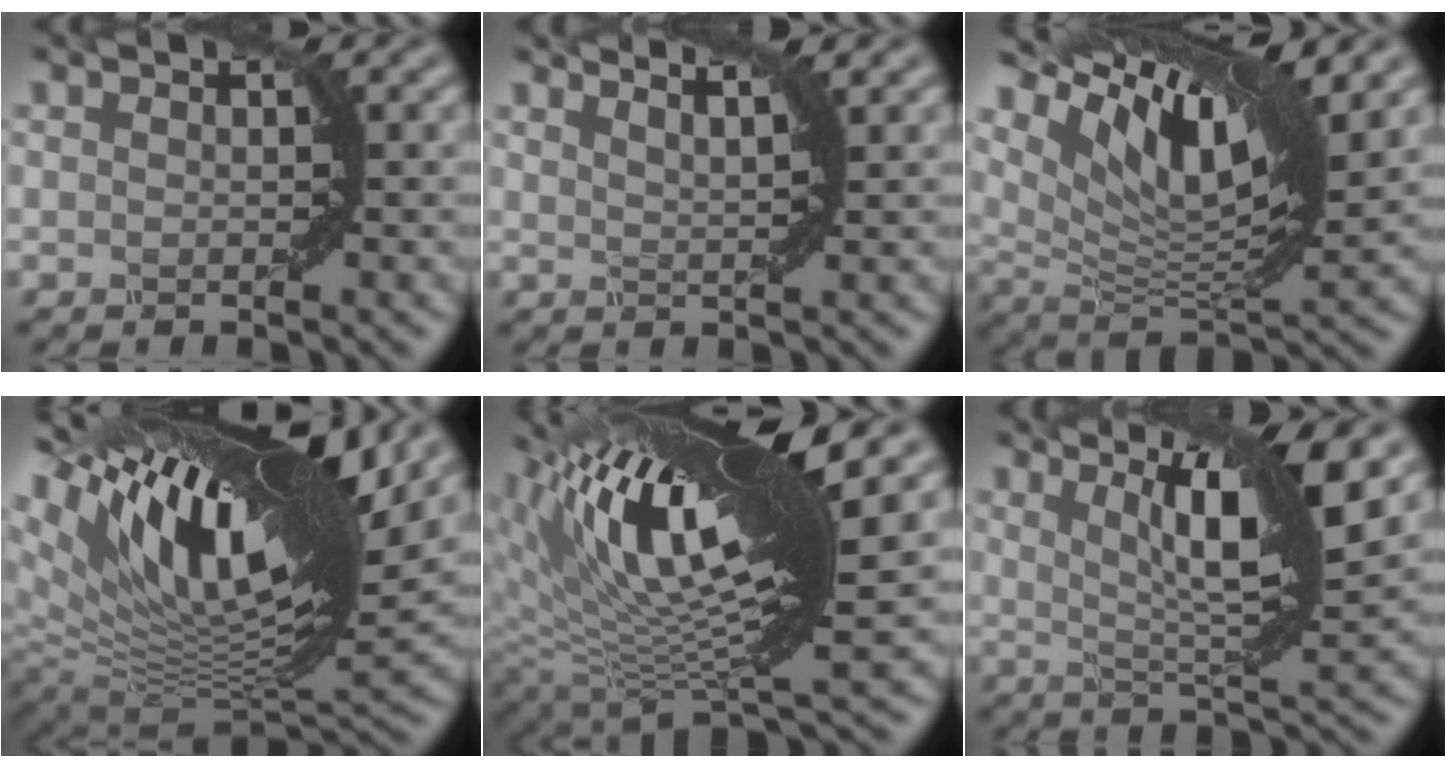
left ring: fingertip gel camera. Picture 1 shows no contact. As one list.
[{"total": 3.5, "force": [2.7, 1.0, 1.9], "torque": [-0.010, 0.012, 0.014]}, {"total": 10.6, "force": [5.6, 3.3, 8.5], "torque": [-0.154, 0.001, 0.112]}, {"total": 16.6, "force": [7.5, 6.9, 13.1], "torque": [-0.243, 0.030, 0.125]}, {"total": 14.2, "force": [5.6, 3.9, 12.5], "torque": [-0.215, 0.010, 0.104]}, {"total": 8.4, "force": [3.4, 1.6, 7.5], "torque": [-0.114, 0.001, 0.064]}]